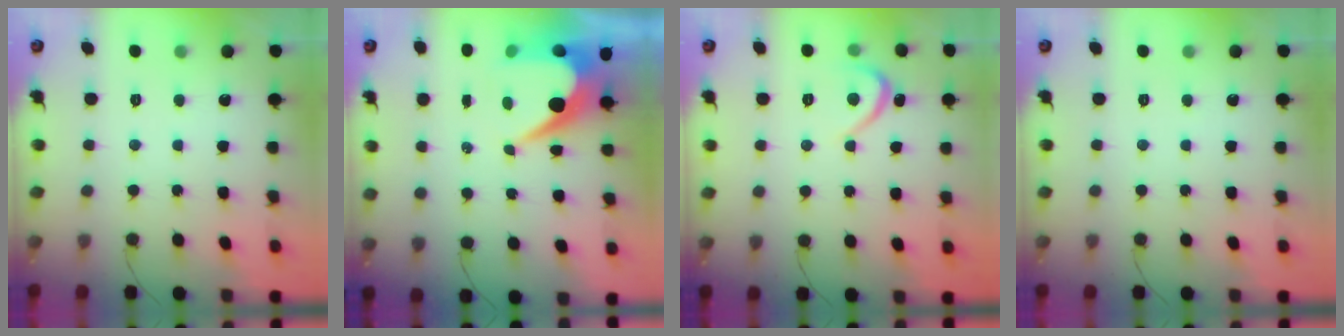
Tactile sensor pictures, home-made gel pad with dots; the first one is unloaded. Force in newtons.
{"total": 8.9, "press": 8.9, "slide": 0.4}
{"total": 3.2, "press": 3.2, "slide": 0.3}
{"total": 0.0}